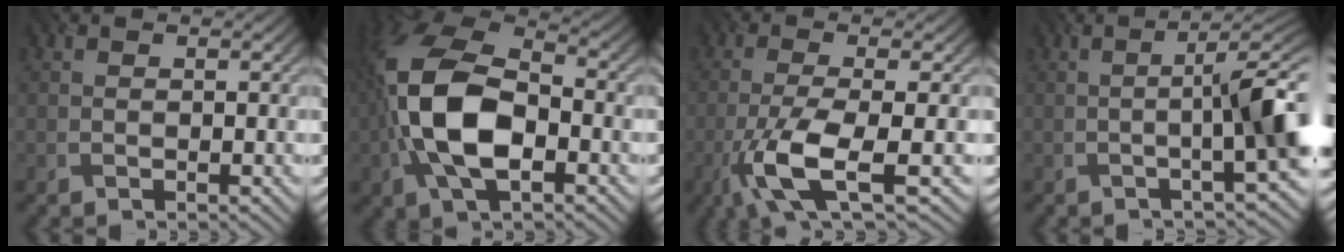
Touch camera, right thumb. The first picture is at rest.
{"total": 14.1, "force": [-2.6, 7.9, 11.4], "torque": [-0.259, -0.001, -0.065]}
{"total": 8.4, "force": [-3.5, 1.9, 7.5], "torque": [-0.141, 0.000, -0.079]}
{"total": 8.7, "force": [-1.2, 1.5, 8.5], "torque": [-0.119, 0.009, -0.026]}